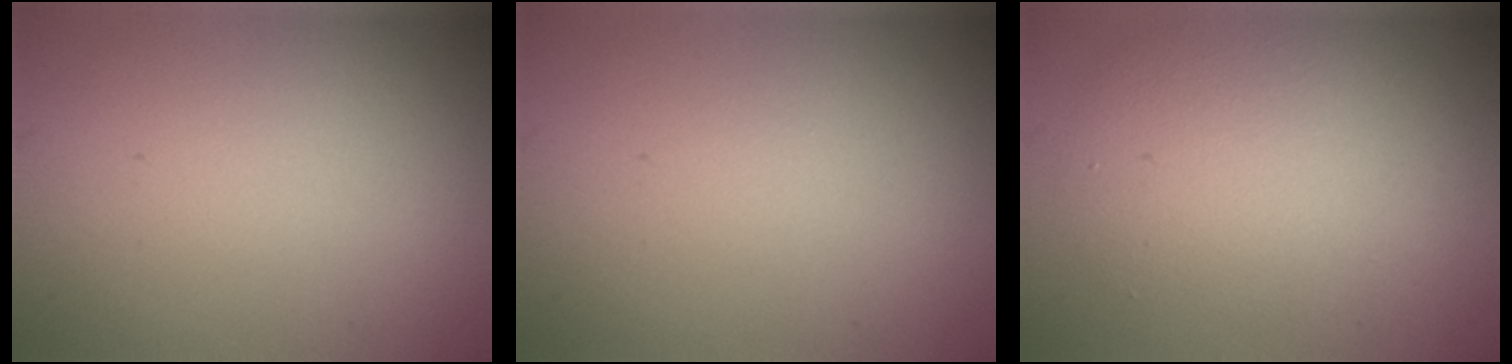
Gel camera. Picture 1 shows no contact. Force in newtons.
{"total": 0.0}
{"total": 5.4, "press": 5.3, "slide": 0.2}